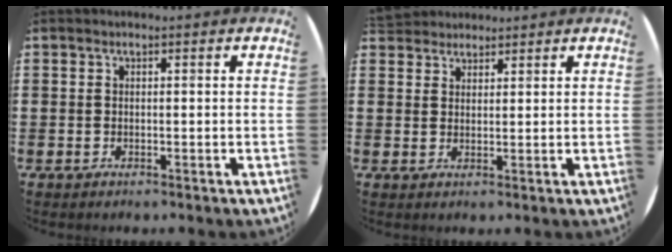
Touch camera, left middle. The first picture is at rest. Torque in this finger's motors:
{"motor_torque": [-0.23, -0.45, 0.06, 0.02]}